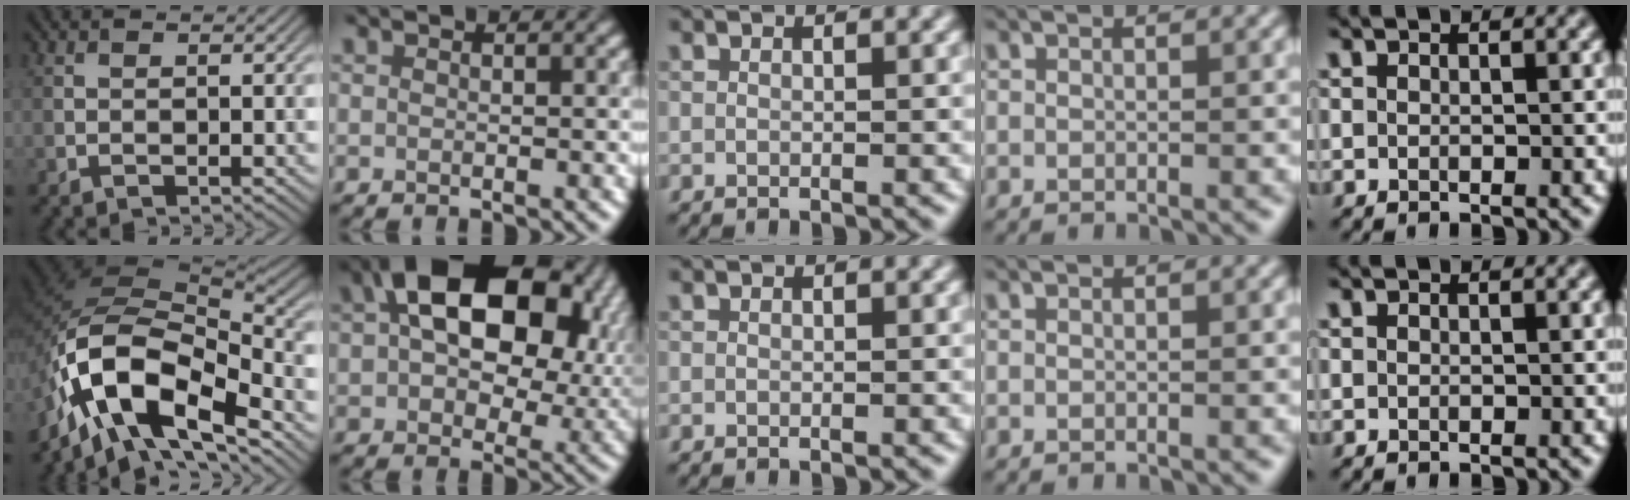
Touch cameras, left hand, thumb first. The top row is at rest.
{"thumb": {"total": 15.2, "force": [-7.3, 7.1, 11.3], "torque": [-0.218, -0.005, -0.150]}, "index": {"total": 16.4, "force": [5.8, 10.2, 11.4], "torque": [-0.174, 0.015, 0.115]}}